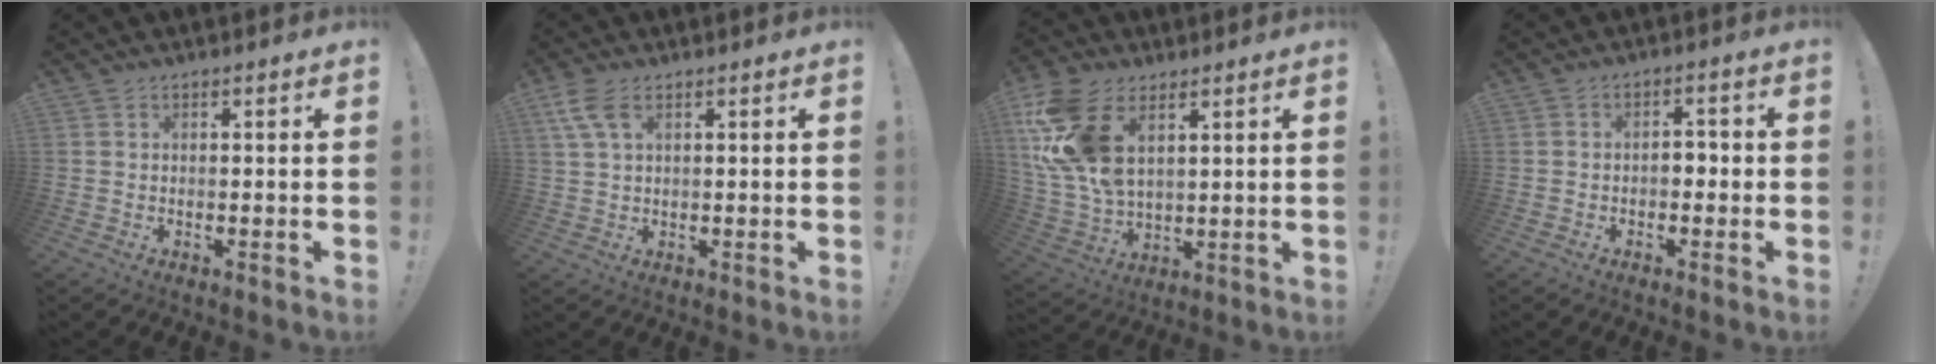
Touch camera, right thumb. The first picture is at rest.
{"total": 6.8, "force": [3.1, 3.5, 4.9], "torque": [-0.102, -0.003, 0.062]}
{"total": 17.5, "force": [7.5, 10.5, 11.8], "torque": [-0.253, -0.027, 0.141]}
{"total": 3.4, "force": [-1.4, 2.3, 2.2], "torque": [-0.033, 0.006, -0.027]}